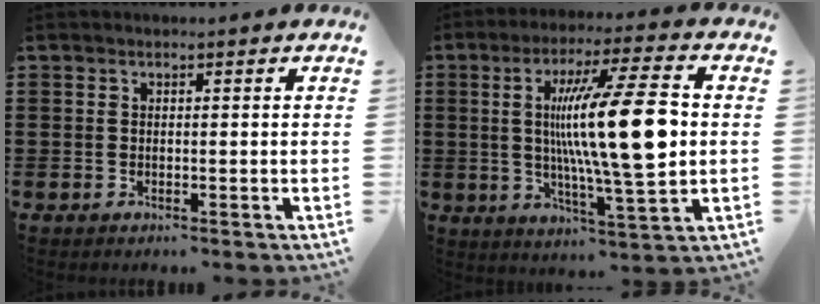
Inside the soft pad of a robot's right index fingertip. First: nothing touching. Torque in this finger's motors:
{"motor_torque": [2.14, 0.00, 1.05, 0.21]}